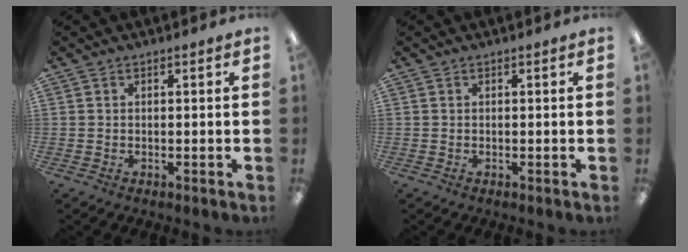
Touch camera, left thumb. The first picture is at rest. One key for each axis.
{"total": 0.0}